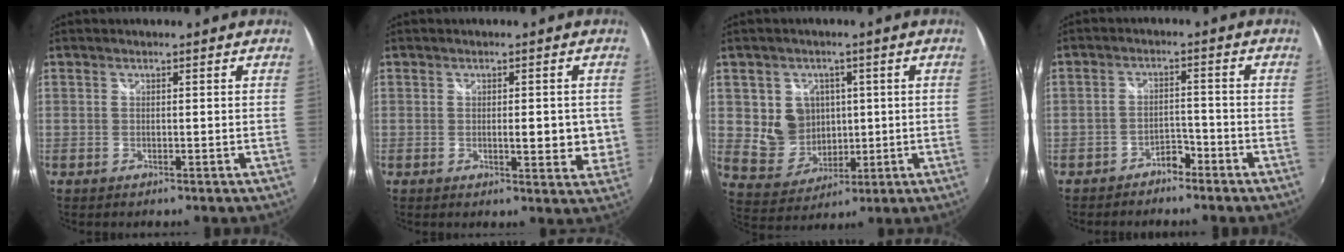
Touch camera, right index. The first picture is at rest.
{"total": 6.4, "force": [-0.1, 2.6, 5.9], "torque": [-0.070, -0.011, 0.002]}
{"total": 8.7, "force": [1.6, 8.2, 2.6], "torque": [-0.064, 0.006, 0.048]}
{"total": 3.4, "force": [-2.9, 1.4, 1.0], "torque": [-0.024, 0.006, -0.045]}